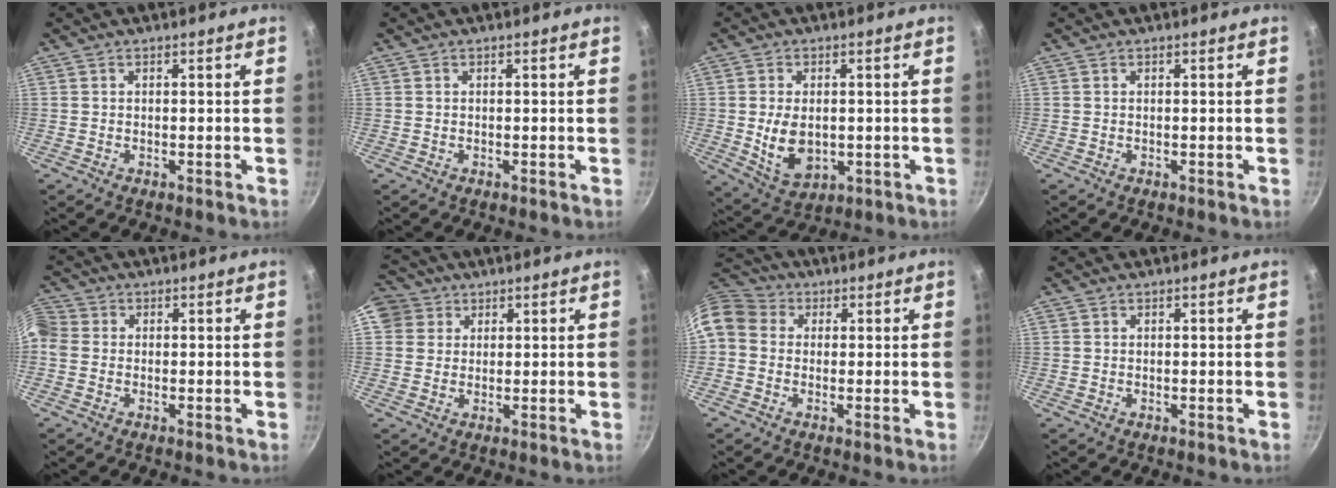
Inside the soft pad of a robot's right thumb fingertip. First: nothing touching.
{"total": 0.0}
{"total": 8.9, "force": [-0.3, 5.9, 6.7], "torque": [-0.109, -0.010, 0.010]}
{"total": 0.0}
{"total": 4.4, "force": [-0.5, 3.8, 2.1], "torque": [-0.051, 0.011, -0.026]}
{"total": 8.2, "force": [3.3, 7.2, 2.3], "torque": [-0.026, 0.012, 0.051]}
{"total": 11.8, "force": [1.6, 10.0, 6.0], "torque": [-0.121, 0.036, 0.011]}
{"total": 0.0}